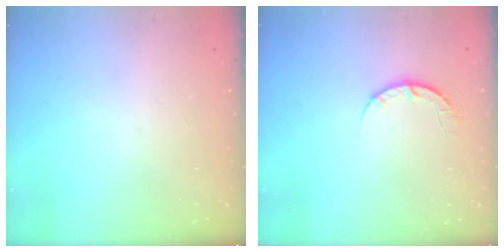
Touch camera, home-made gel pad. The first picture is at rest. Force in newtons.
{"total": 5.1, "press": 5.1, "slide": 0.7}